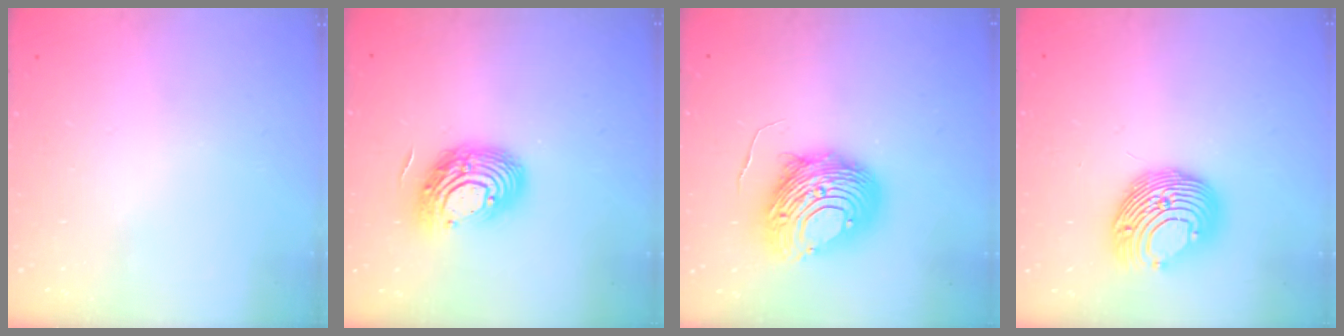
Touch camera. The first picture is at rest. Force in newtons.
{"total": 14.5, "press": 14.5, "slide": 1.0}
{"total": 13.6, "press": 13.5, "slide": 1.3}
{"total": 14.2, "press": 14.2, "slide": 0.0}